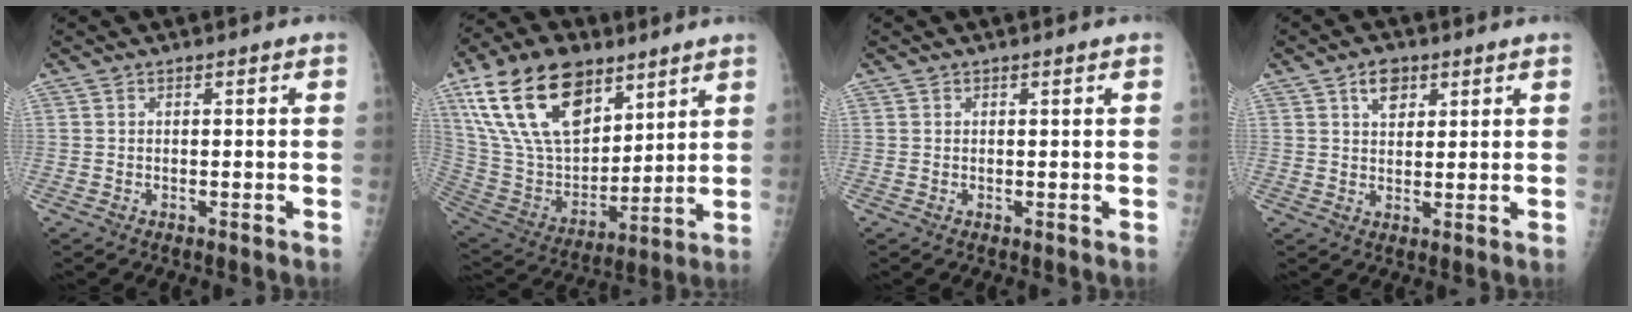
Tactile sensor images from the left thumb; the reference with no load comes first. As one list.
[{"total": 23.5, "force": [13.2, 13.0, 14.4], "torque": [-0.244, -0.037, 0.249]}, {"total": 0.0}, {"total": 4.5, "force": [2.5, 3.0, 2.3], "torque": [-0.014, -0.011, 0.039]}]